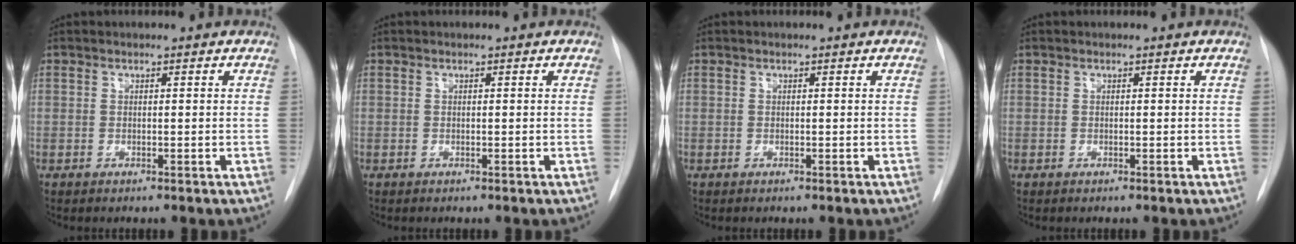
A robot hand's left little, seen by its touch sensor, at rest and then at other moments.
{"total": 0.0}
{"total": 0.0}
{"total": 0.0}